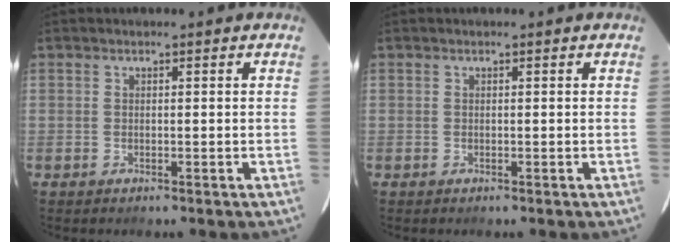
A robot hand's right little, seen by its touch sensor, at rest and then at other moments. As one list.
[{"total": 0.0}]